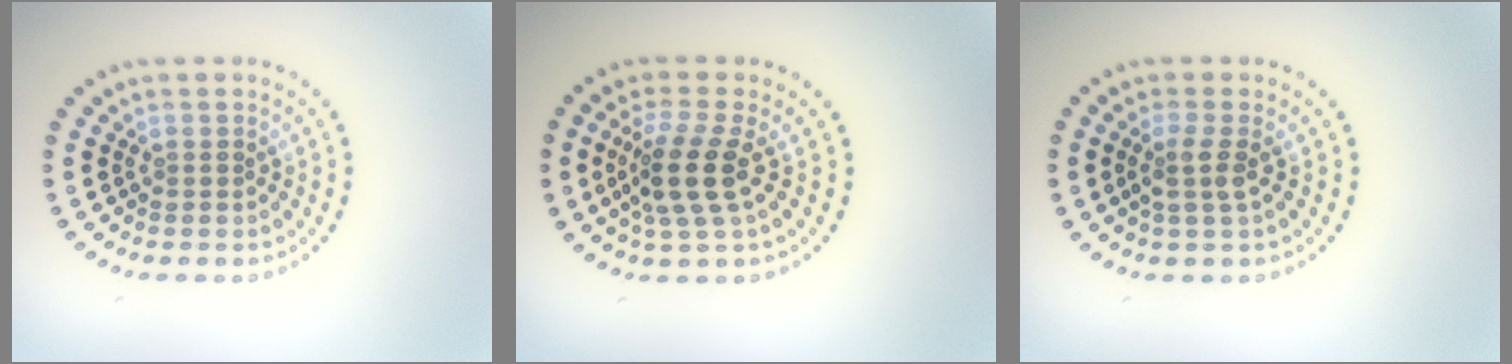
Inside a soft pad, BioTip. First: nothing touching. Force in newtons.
{"total": 4.0, "press": 3.1, "slide": 2.5}
{"total": 1.9, "press": 1.5, "slide": 1.1}